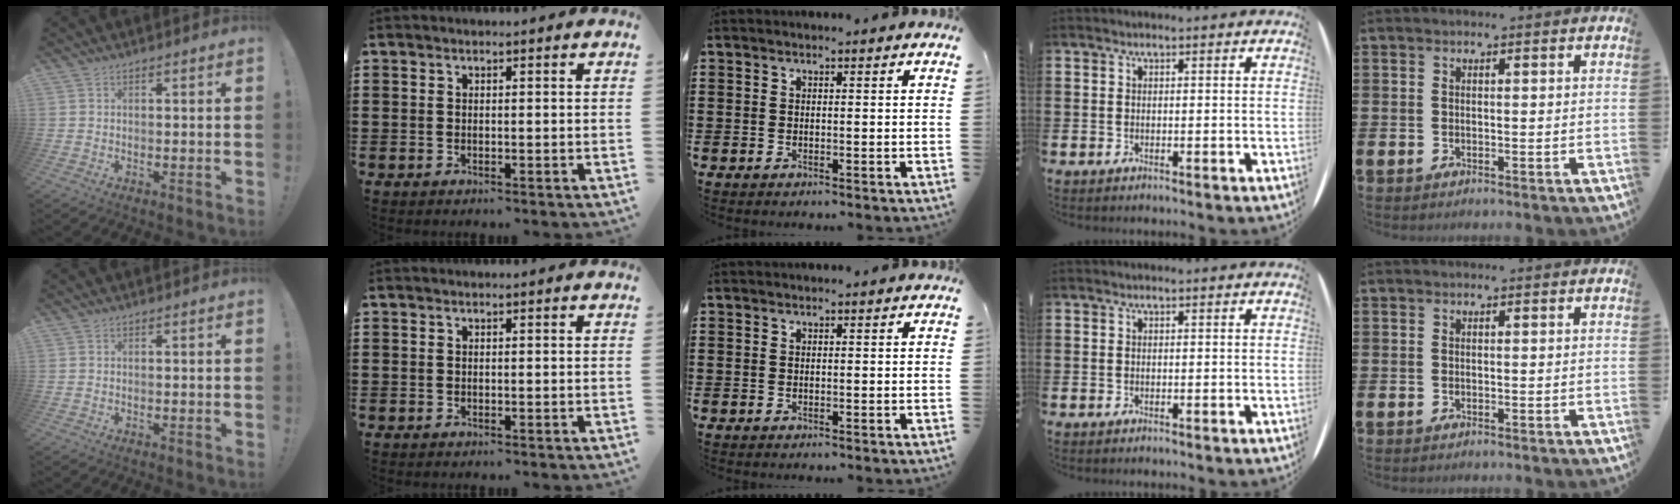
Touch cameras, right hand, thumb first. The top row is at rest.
{}